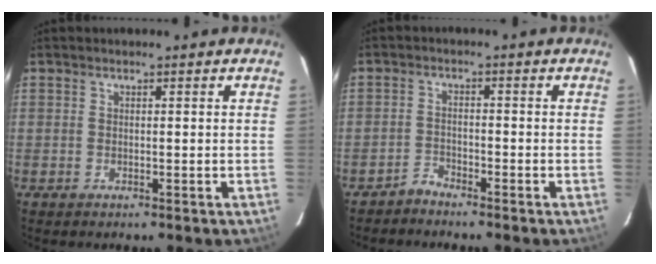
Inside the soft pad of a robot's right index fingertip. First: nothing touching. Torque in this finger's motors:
{"motor_torque": [-0.05, -0.09, -0.10, -0.06]}